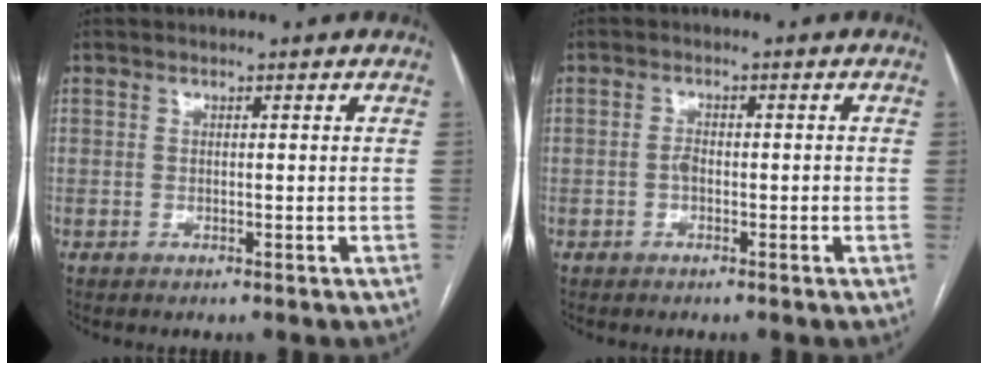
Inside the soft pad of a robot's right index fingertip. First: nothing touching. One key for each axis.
{"total": 1.6, "fx": -0.6, "fy": 0.9, "fz": 1.3, "tx": -0.023, "ty": 0.003, "tz": -0.010}